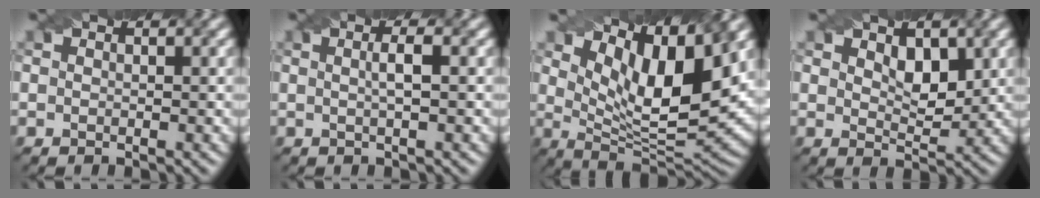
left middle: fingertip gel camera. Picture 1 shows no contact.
{"total": 1.9, "force": [0.1, 0.4, 1.8], "torque": [-0.026, 0.002, 0.000]}
{"total": 10.0, "force": [5.0, 3.3, 8.0], "torque": [-0.140, -0.008, 0.090]}
{"total": 2.7, "force": [1.4, 1.4, 1.8], "torque": [-0.032, -0.007, 0.028]}